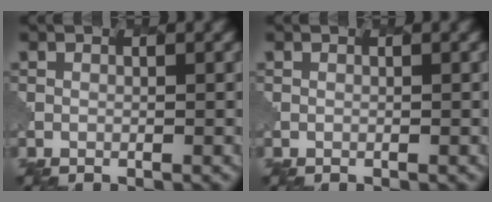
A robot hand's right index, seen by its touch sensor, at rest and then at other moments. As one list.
[{"total": 0.0}]